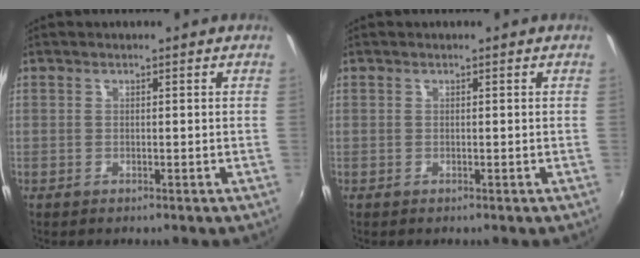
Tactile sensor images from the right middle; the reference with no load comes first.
{"total": 0.0}